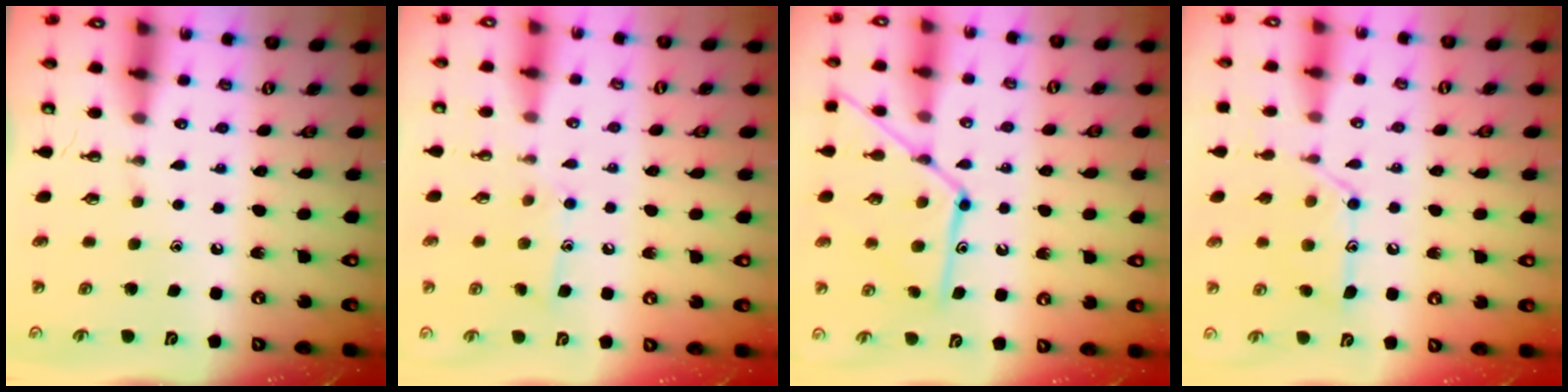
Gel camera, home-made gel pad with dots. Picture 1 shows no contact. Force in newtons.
{"total": 7.9, "press": 7.9, "slide": 0.4}
{"total": 14.2, "press": 14.1, "slide": 0.9}
{"total": 13.5, "press": 13.4, "slide": 1.1}